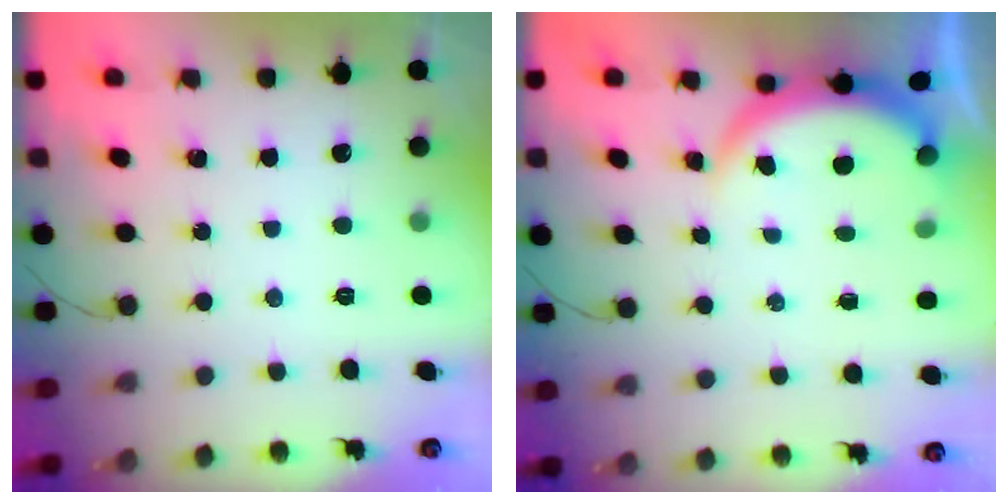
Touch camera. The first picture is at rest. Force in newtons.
{"total": 3.7, "press": 3.7, "slide": 0.1}